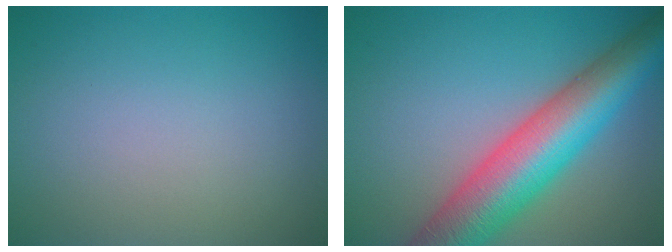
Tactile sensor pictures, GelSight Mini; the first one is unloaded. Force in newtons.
{"total": 10.6, "press": 10.6, "slide": 0.3}